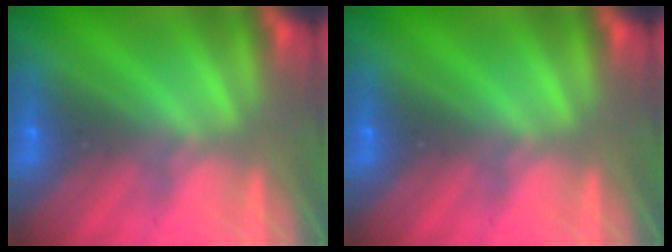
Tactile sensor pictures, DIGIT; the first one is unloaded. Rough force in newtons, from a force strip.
{"total": 0.0}